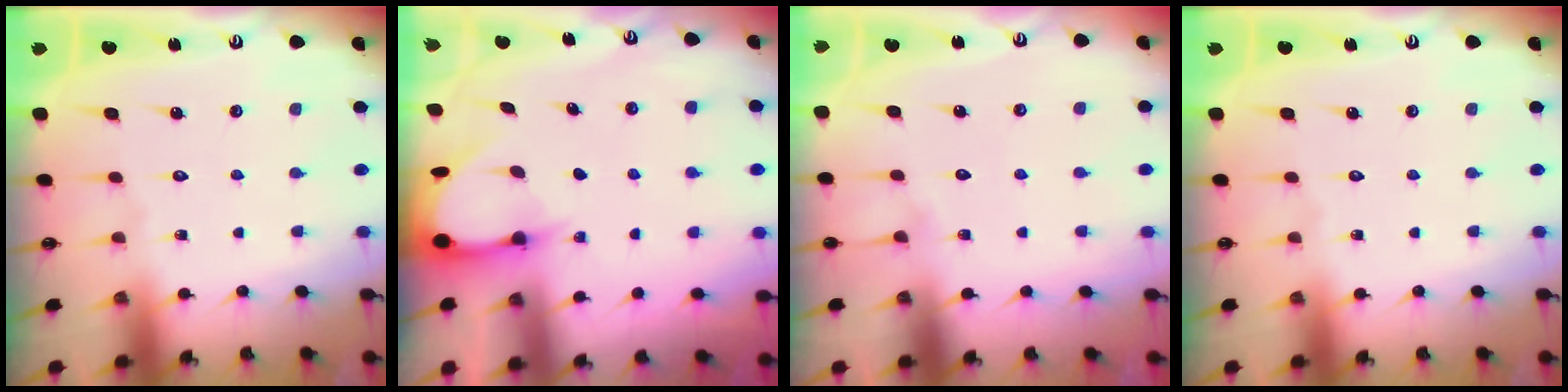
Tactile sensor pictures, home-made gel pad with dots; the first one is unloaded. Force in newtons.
{"total": 3.5, "press": 3.5, "slide": 0.4}
{"total": 2.9, "press": 2.9, "slide": 0.2}
{"total": 0.0}